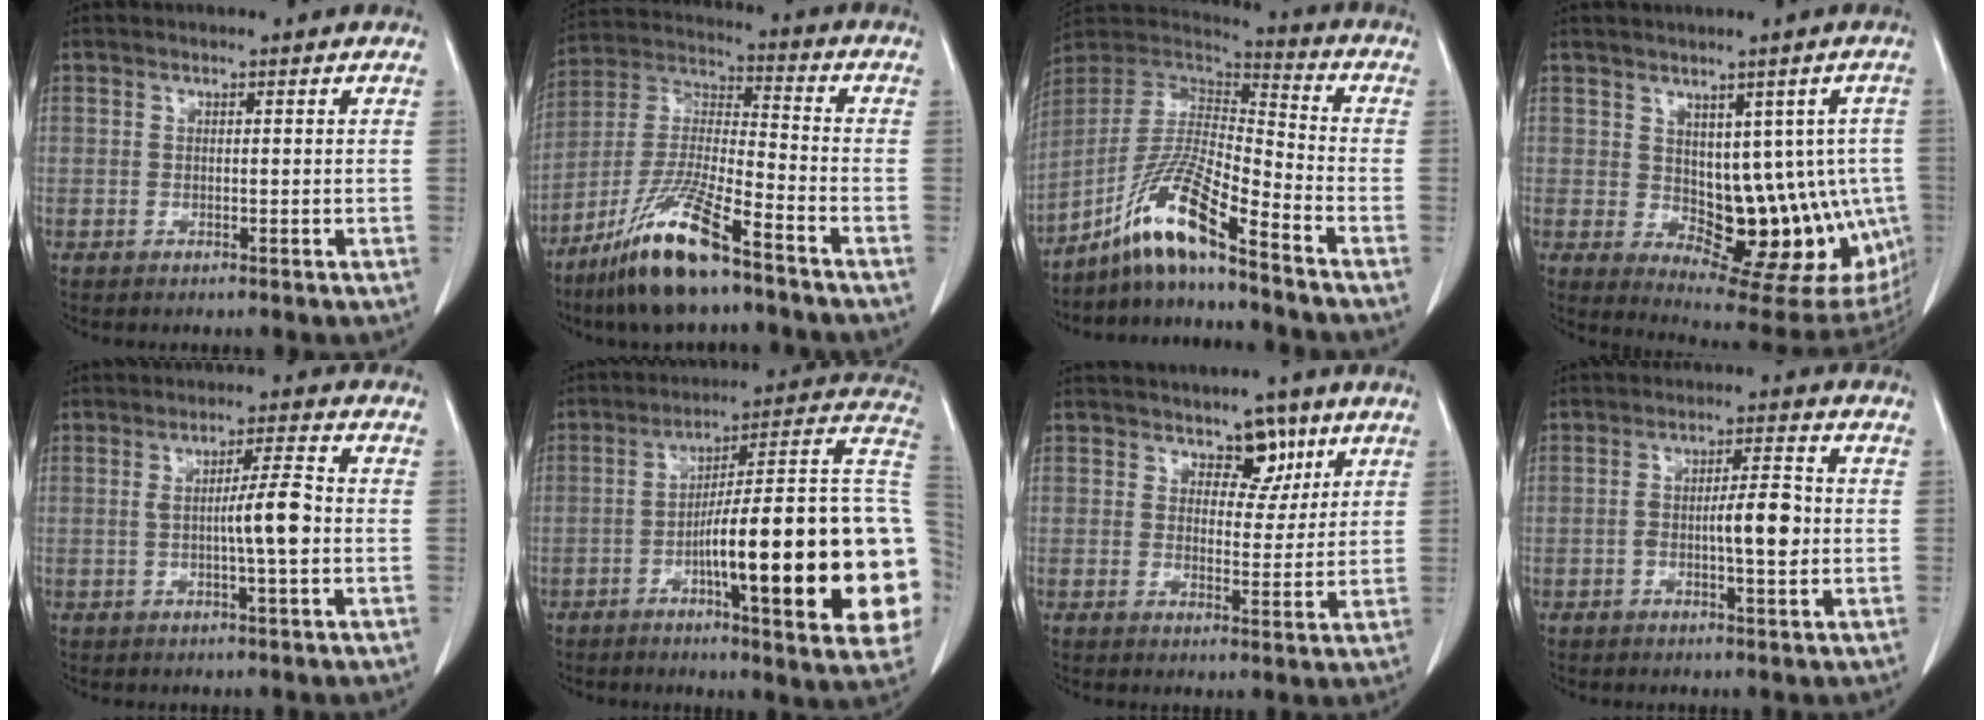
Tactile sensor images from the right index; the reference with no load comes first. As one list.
[{"total": 14.7, "force": [-10.0, 1.7, 10.8], "torque": [-0.228, -0.022, -0.187]}, {"total": 12.8, "force": [-9.2, 0.3, 8.8], "torque": [-0.175, 0.005, -0.173]}, {"total": 15.1, "force": [-1.4, 8.1, 12.6], "torque": [-0.124, 0.006, 0.004]}, {"total": 6.1, "force": [-0.7, 0.0, 6.0], "torque": [-0.096, 0.004, -0.012]}, {"total": 28.2, "force": [-4.8, 3.1, 27.6], "torque": [-0.283, 0.016, -0.073]}, {"total": 4.9, "force": [3.0, 3.0, 2.7], "torque": [-0.025, 0.000, 0.043]}, {"total": 6.6, "force": [-0.8, 1.4, 6.4], "torque": [-0.107, 0.010, -0.014]}]